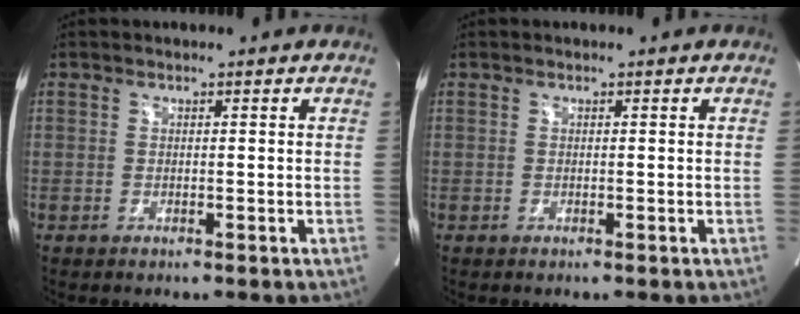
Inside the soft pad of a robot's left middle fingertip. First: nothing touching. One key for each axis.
{"total": 0.0}